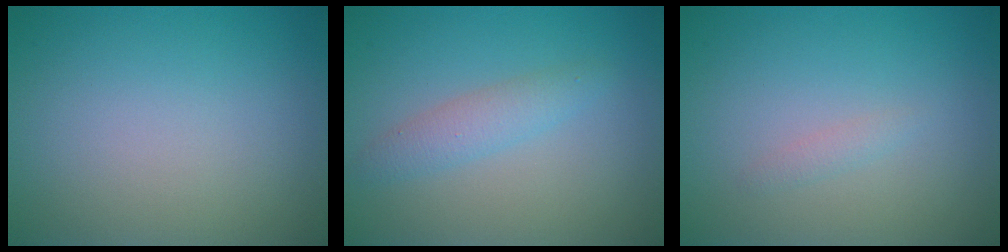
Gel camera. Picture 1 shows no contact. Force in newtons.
{"total": 2.1, "press": 2.1, "slide": 0.0}
{"total": 0.7, "press": 0.7, "slide": 0.0}